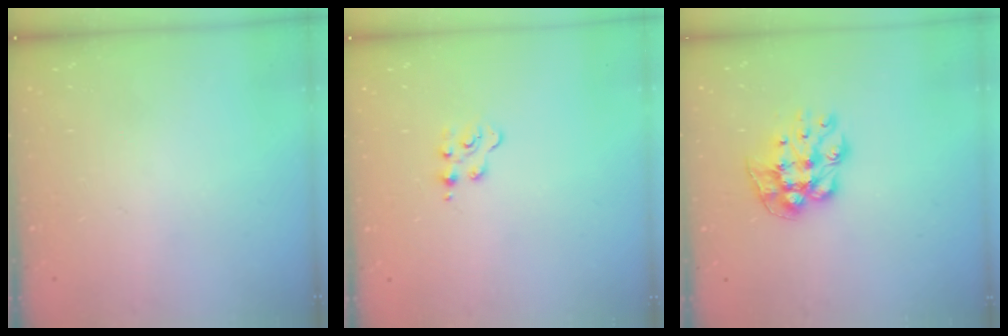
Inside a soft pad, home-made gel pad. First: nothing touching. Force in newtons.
{"total": 2.1, "press": 2.1, "slide": 0.5}
{"total": 9.7, "press": 9.7, "slide": 0.5}